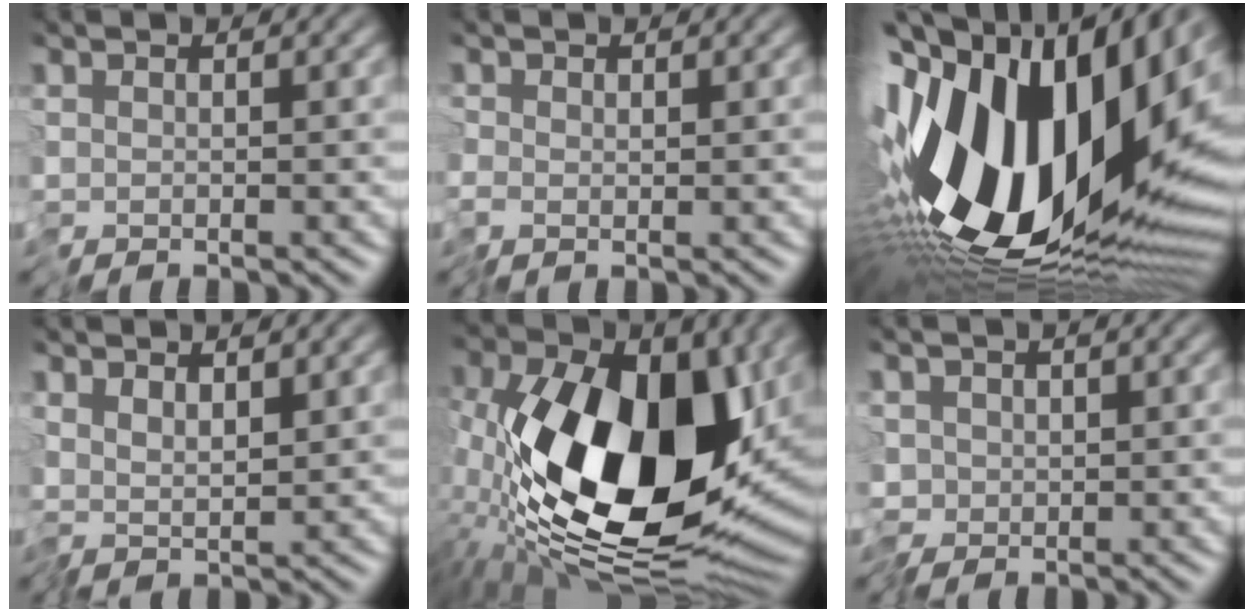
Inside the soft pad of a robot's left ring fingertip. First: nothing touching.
{"total": 0.0}
{"total": 20.3, "force": [-0.8, 11.2, 16.8], "torque": [-0.324, -0.021, -0.032]}
{"total": 2.0, "force": [1.1, 0.7, 1.5], "torque": [-0.033, -0.001, 0.019]}
{"total": 18.8, "force": [-0.7, 11.7, 14.7], "torque": [-0.281, -0.057, -0.013]}
{"total": 1.6, "force": [-0.2, 1.4, 0.8], "torque": [-0.022, 0.001, -0.010]}